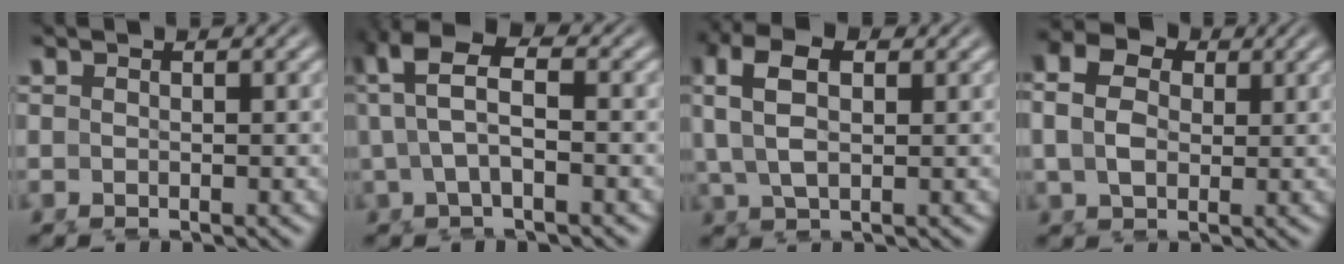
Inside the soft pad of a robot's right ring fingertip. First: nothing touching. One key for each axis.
{"total": 6.2, "fx": 1.9, "fy": 3.4, "fz": 4.8, "tx": -0.100, "ty": 0.007, "tz": 0.025}
{"total": 5.8, "fx": 2.0, "fy": 3.4, "fz": 4.2, "tx": -0.101, "ty": 0.005, "tz": 0.033}
{"total": 5.6, "fx": 1.2, "fy": 4.3, "fz": 3.4, "tx": -0.069, "ty": -0.004, "tz": 0.018}